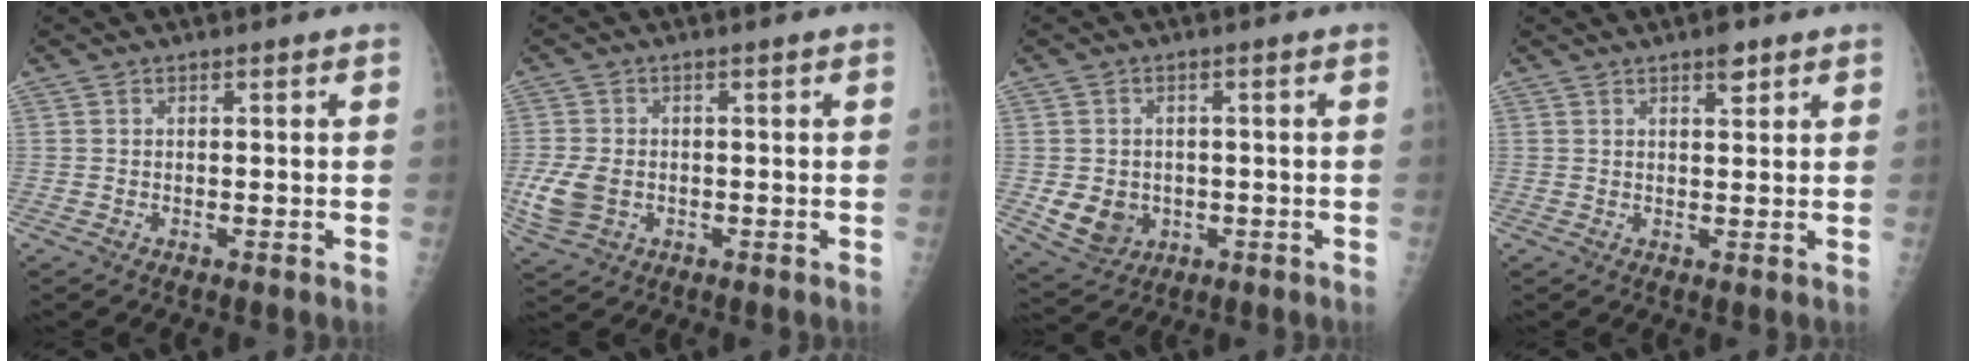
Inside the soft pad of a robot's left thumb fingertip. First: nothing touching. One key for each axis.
{"total": 6.7, "fx": -1.1, "fy": 4.9, "fz": 4.5, "tx": -0.101, "ty": -0.002, "tz": -0.017}
{"total": 7.1, "fx": -1.1, "fy": 6.1, "fz": 3.6, "tx": -0.041, "ty": 0.003, "tz": -0.003}
{"total": 2.7, "fx": 1.8, "fy": 1.0, "fz": 1.7, "tx": -0.018, "ty": -0.010, "tz": 0.027}